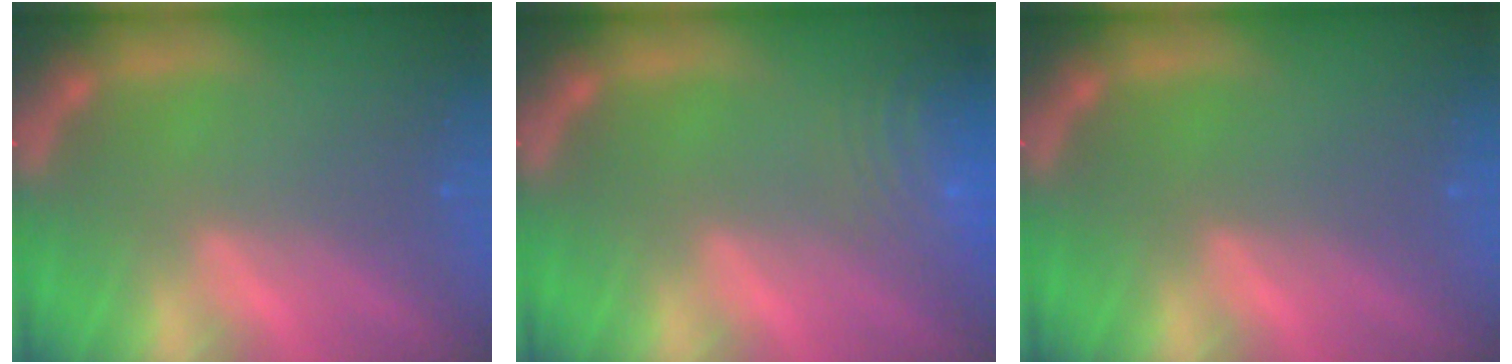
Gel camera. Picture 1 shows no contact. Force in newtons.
{"total": 9.5}
{"total": 0.0}